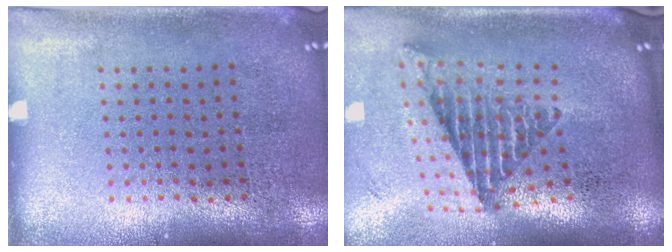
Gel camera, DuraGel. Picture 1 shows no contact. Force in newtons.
{"total": 2.4, "press": 1.6, "slide": 1.9}